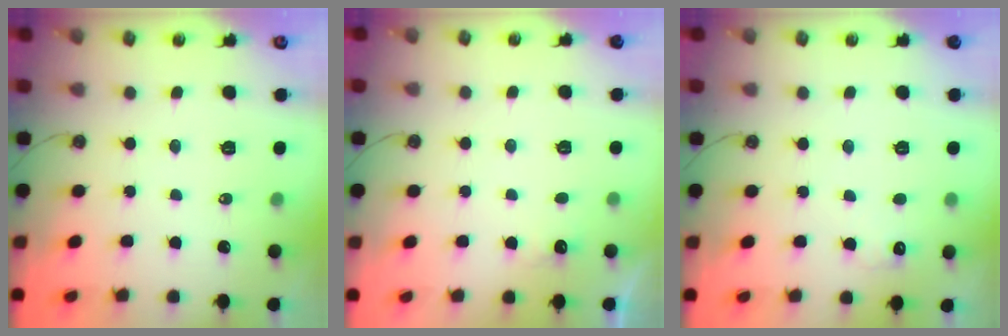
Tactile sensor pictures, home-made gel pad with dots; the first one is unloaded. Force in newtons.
{"total": 5.9, "press": 5.8, "slide": 1.2}
{"total": 5.8, "press": 5.7, "slide": 1.3}